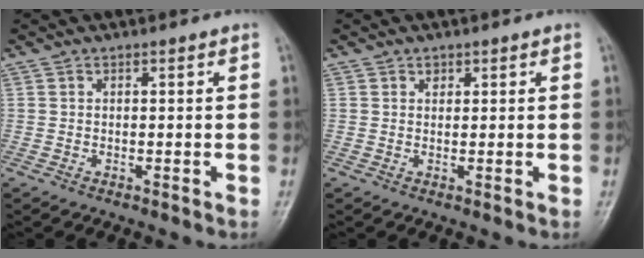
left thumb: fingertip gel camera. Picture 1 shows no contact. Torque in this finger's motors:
{"motor_torque": [0.08, -0.04, 0.24, 0.07, 0.02]}